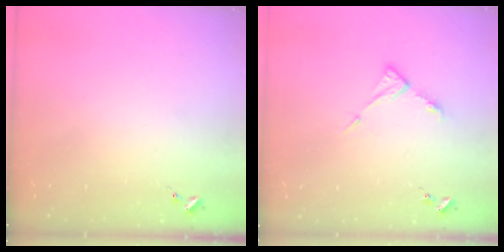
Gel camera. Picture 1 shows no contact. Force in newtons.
{"total": 7.4, "press": 7.4, "slide": 0.6}